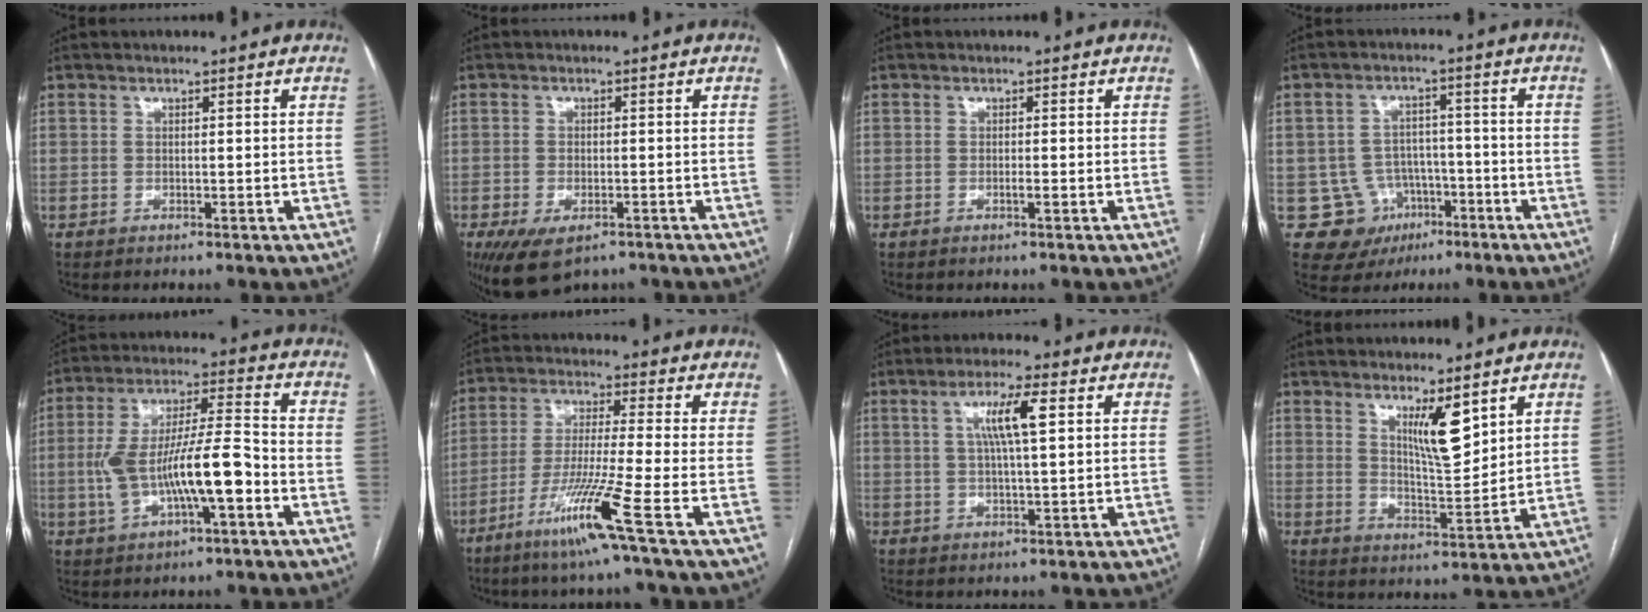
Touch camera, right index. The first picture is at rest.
{"total": 7.2, "force": [-4.6, 3.5, 4.3], "torque": [-0.073, -0.009, -0.069]}
{"total": 0.8, "force": [-0.3, -0.1, 0.7], "torque": [-0.016, 0.000, -0.006]}
{"total": 8.6, "force": [-3.3, 7.8, 1.2], "torque": [-0.018, 0.014, -0.039]}
{"total": 13.4, "force": [-3.2, 2.8, 12.8], "torque": [-0.245, 0.020, -0.049]}
{"total": 10.9, "force": [-5.6, -2.2, 9.1], "torque": [-0.173, -0.033, -0.113]}
{"total": 6.3, "force": [1.8, 0.3, 6.0], "torque": [-0.114, 0.008, 0.032]}
{"total": 6.8, "force": [3.9, 1.1, 5.4], "torque": [-0.095, -0.016, 0.073]}